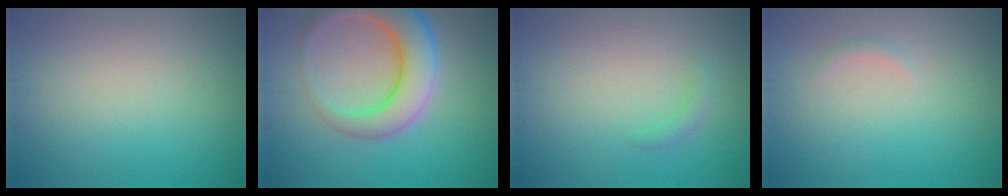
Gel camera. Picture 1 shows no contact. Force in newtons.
{"total": 7.4, "press": 7.3, "slide": 0.6}
{"total": 1.0, "press": 1.0, "slide": 0.1}
{"total": 0.6, "press": 0.6, "slide": 0.1}